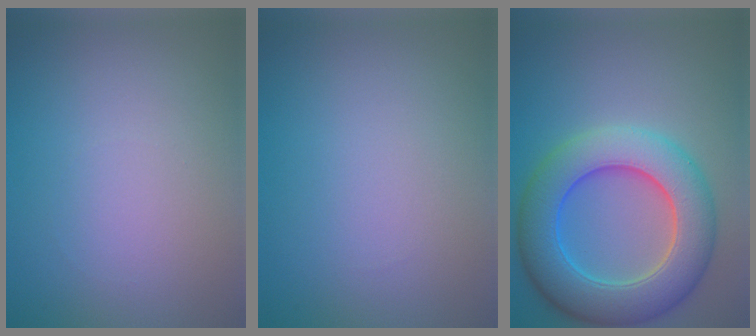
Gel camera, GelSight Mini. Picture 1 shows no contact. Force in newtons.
{"total": 0.0}
{"total": 9.0, "press": 9.0, "slide": 0.5}